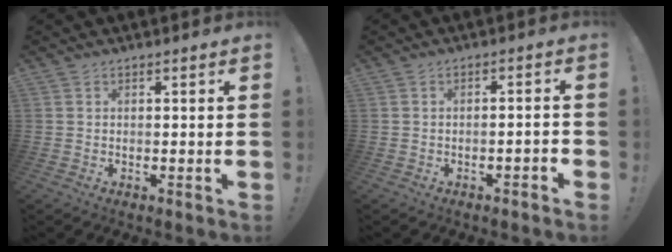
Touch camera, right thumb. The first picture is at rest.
{"total": 2.5, "force": [-1.7, 0.2, 1.8], "torque": [-0.025, 0.005, -0.029]}